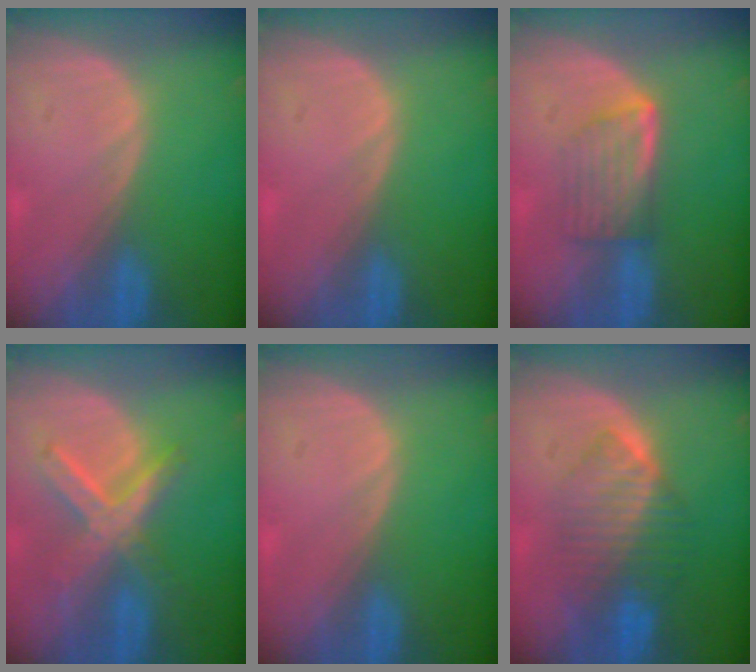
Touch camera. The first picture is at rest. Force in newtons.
{"total": 0.0}
{"total": 5.7, "press": 5.3, "slide": 2.2}
{"total": 7.6, "press": 6.5, "slide": 3.8}
{"total": 0.0}
{"total": 7.2, "press": 7.1, "slide": 1.0}